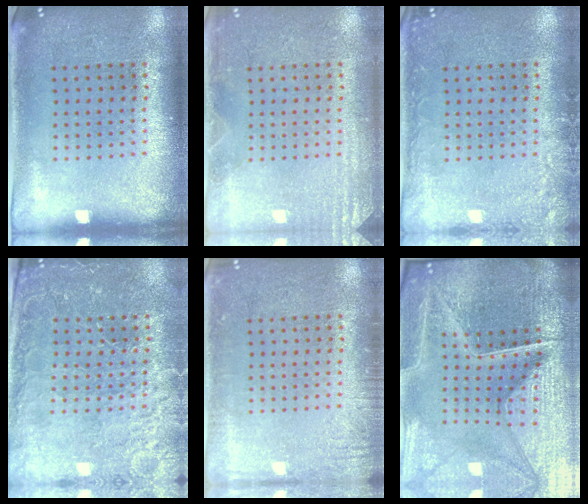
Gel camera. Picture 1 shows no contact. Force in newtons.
{"total": 2.6, "press": 2.5, "slide": 0.4}
{"total": 2.2, "press": 2.1, "slide": 0.2}
{"total": 3.4, "press": 3.3, "slide": 0.7}
{"total": 2.0, "press": 1.9, "slide": 0.2}
{"total": 6.9, "press": 6.1, "slide": 3.2}